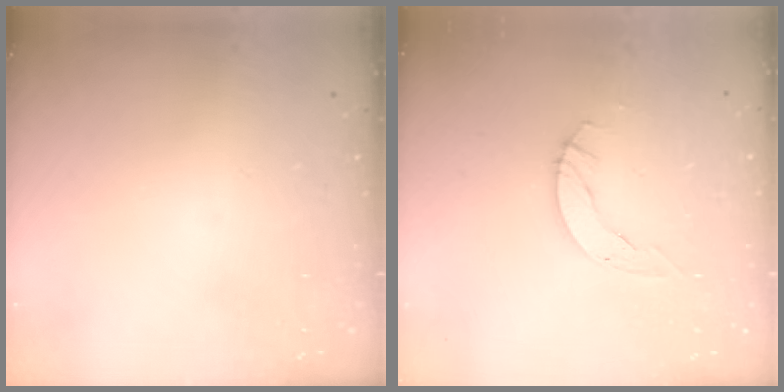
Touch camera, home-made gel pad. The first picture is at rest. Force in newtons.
{"total": 4.9, "press": 4.9, "slide": 0.5}